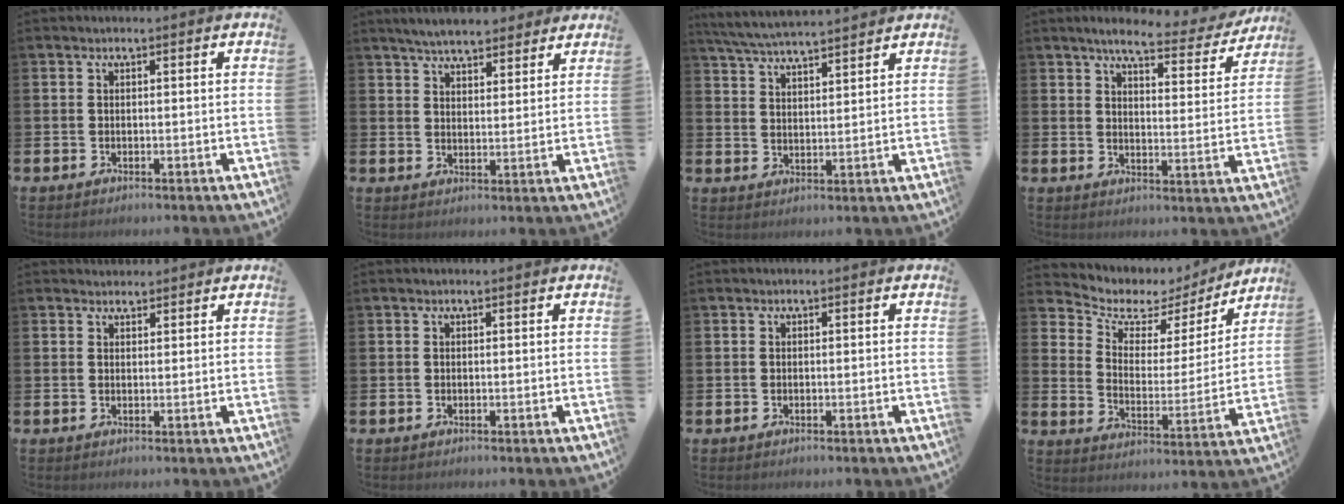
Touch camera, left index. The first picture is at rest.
{"total": 5.7, "force": [5.4, 1.2, 1.2], "torque": [-0.038, -0.018, 0.099]}
{"total": 5.5, "force": [5.4, 0.0, 1.1], "torque": [-0.047, -0.027, 0.098]}
{"total": 5.8, "force": [5.2, 1.1, 2.4], "torque": [-0.050, -0.031, 0.083]}
{"total": 1.7, "force": [1.7, 0.5, -0.2], "torque": [0.006, -0.005, 0.030]}
{"total": 0.0}
{"total": 0.0}
{"total": 6.0, "force": [4.9, 3.1, 1.5], "torque": [-0.063, -0.036, 0.078]}